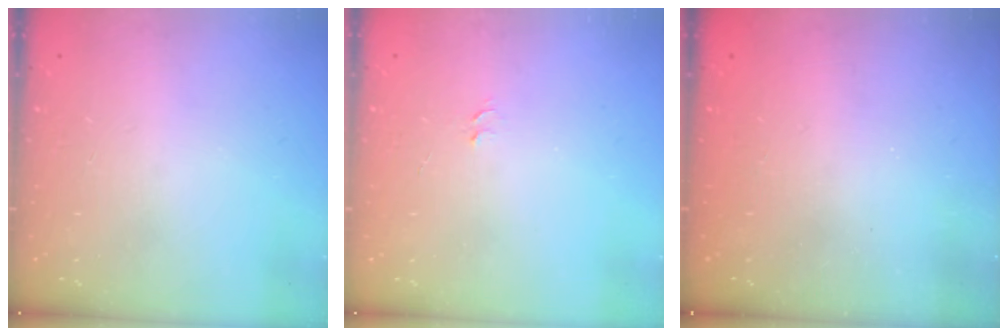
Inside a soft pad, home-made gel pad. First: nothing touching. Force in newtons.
{"total": 3.5, "press": 3.5, "slide": 0.3}
{"total": 2.2, "press": 2.1, "slide": 0.7}